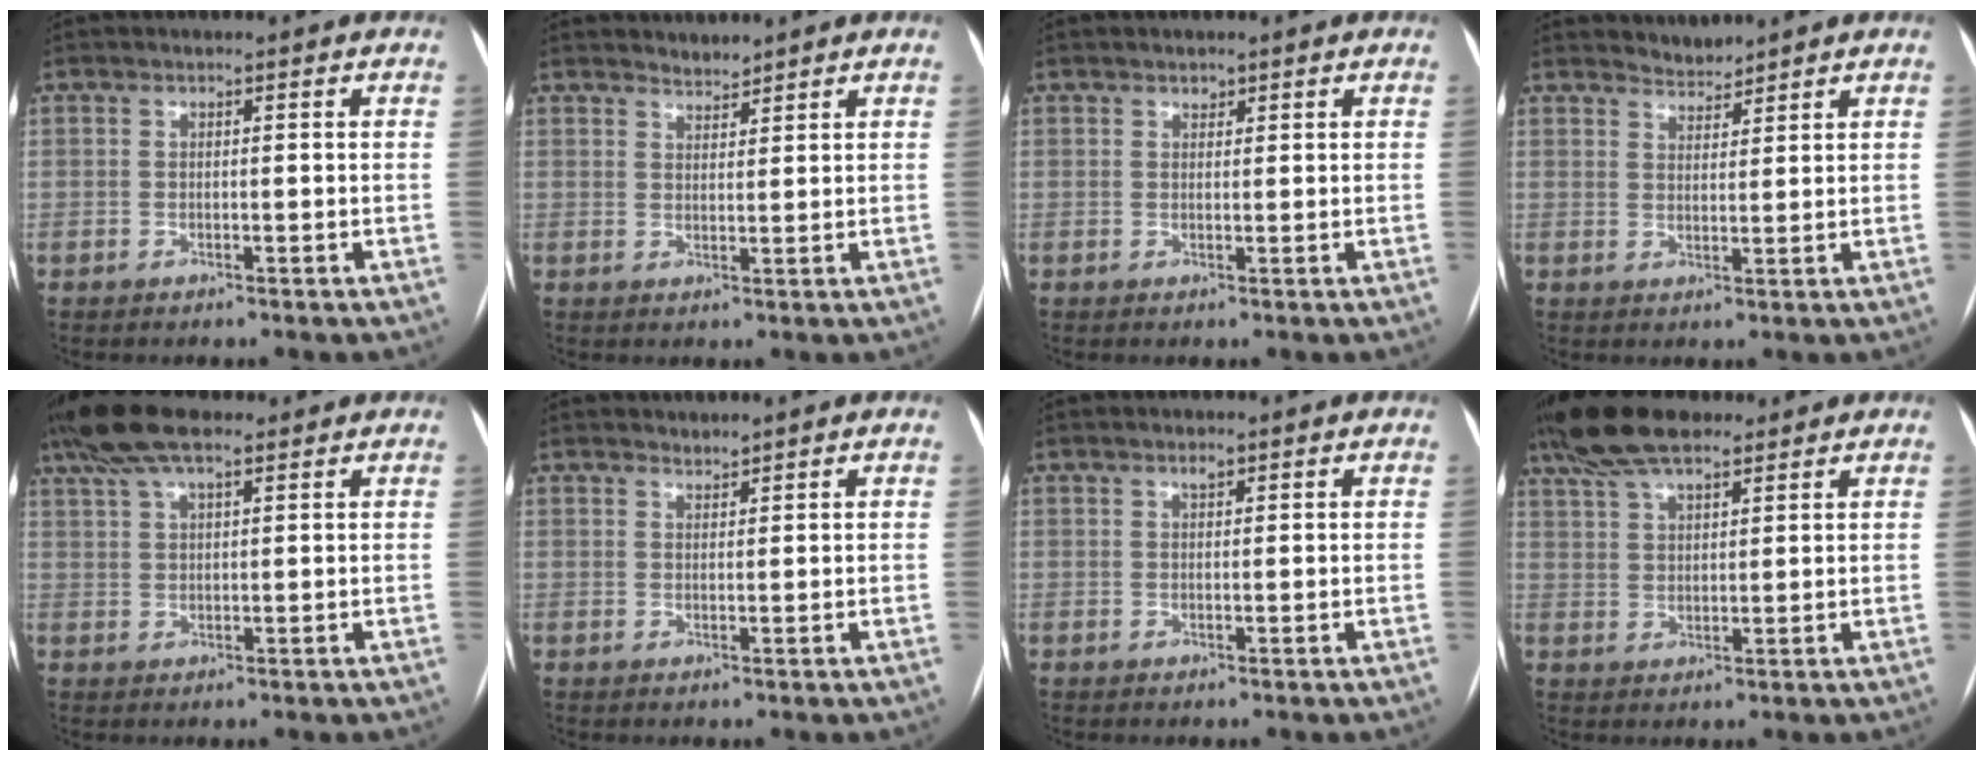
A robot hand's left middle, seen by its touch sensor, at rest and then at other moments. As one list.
[{"total": 1.8, "force": [1.8, 0.2, -0.2], "torque": [-0.002, 0.002, 0.035]}, {"total": 1.0, "force": [0.8, 0.5, 0.3], "torque": [-0.006, 0.000, 0.011]}, {"total": 2.5, "force": [2.5, 0.2, -0.5], "torque": [0.003, 0.003, 0.049]}, {"total": 9.4, "force": [7.0, 2.5, 5.8], "torque": [-0.116, 0.040, 0.127]}, {"total": 1.2, "force": [1.1, 0.0, -0.1], "torque": [-0.004, 0.002, 0.024]}, {"total": 1.0, "force": [0.7, 0.3, 0.6], "torque": [-0.014, 0.001, 0.014]}, {"total": 10.9, "force": [8.6, 3.3, 6.0], "torque": [-0.119, 0.037, 0.155]}]